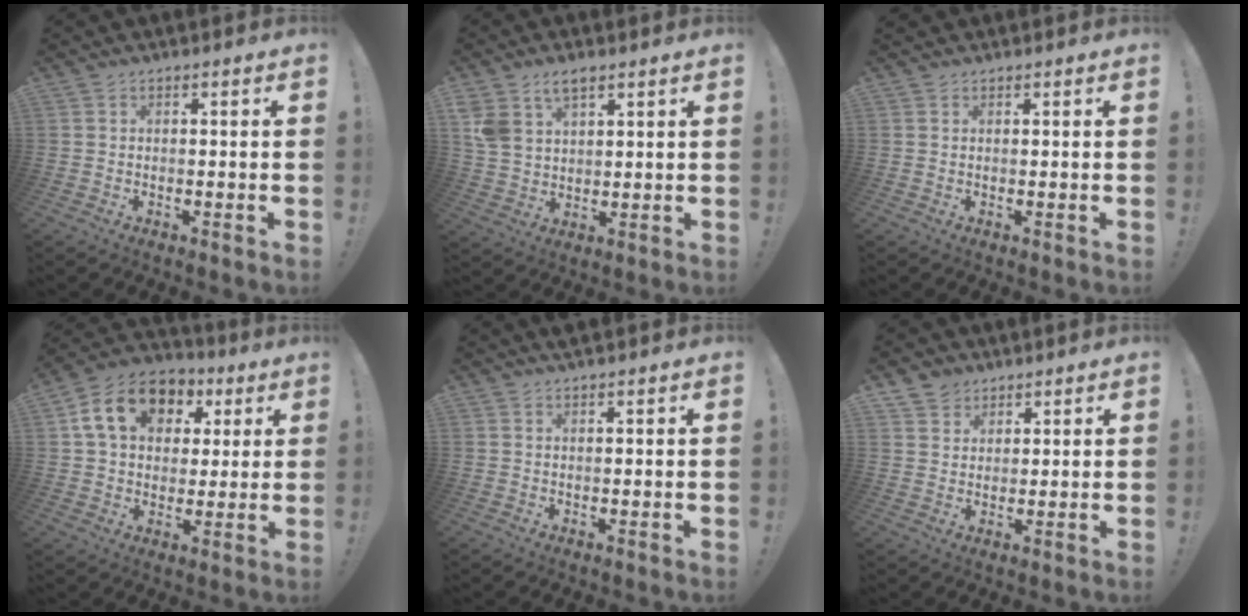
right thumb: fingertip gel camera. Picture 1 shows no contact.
{"total": 7.7, "force": [4.7, 4.5, 4.0], "torque": [-0.080, -0.011, 0.095]}
{"total": 0.7, "force": [0.7, 0.3, 0.0], "torque": [0.000, -0.001, 0.013]}
{"total": 15.7, "force": [5.9, 11.8, 8.7], "torque": [-0.137, -0.006, 0.113]}
{"total": 1.2, "force": [1.1, -0.2, 0.4], "torque": [-0.008, -0.003, 0.021]}
{"total": 5.2, "force": [3.8, 3.5, 0.1], "torque": [-0.002, -0.026, 0.072]}